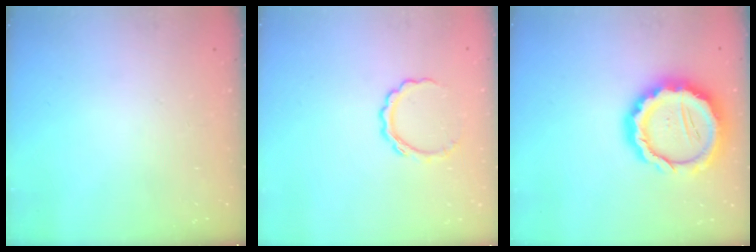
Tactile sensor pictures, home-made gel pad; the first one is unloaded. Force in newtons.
{"total": 5.8, "press": 5.8, "slide": 0.1}
{"total": 18.9, "press": 18.5, "slide": 3.7}